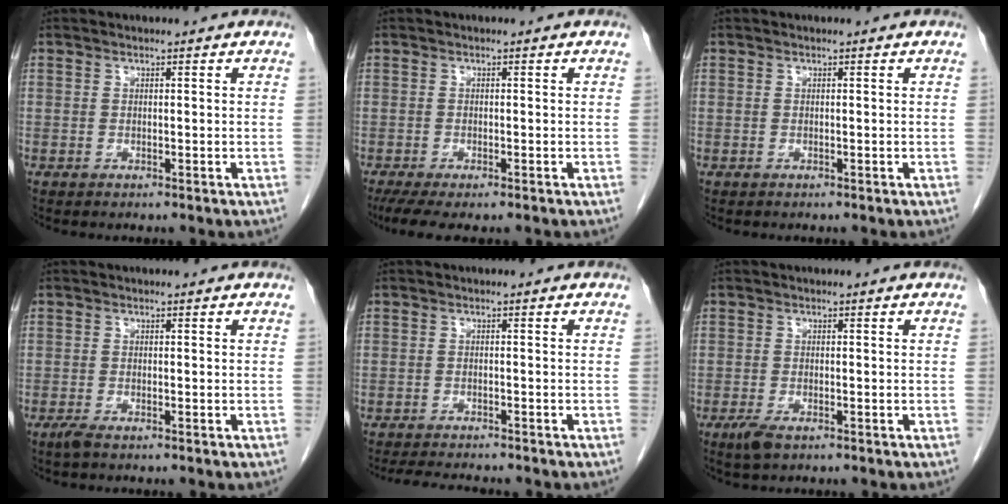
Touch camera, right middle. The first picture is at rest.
{"total": 6.0, "force": [-4.4, 1.5, 3.7], "torque": [-0.058, -0.015, -0.070]}
{"total": 0.0}
{"total": 1.3, "force": [-0.9, 0.2, 0.9], "torque": [-0.025, -0.005, -0.019]}
{"total": 5.8, "force": [-5.3, 0.7, 2.1], "torque": [-0.031, -0.012, -0.082]}
{"total": 2.4, "force": [-1.5, 0.8, 1.8], "torque": [-0.041, -0.005, -0.026]}